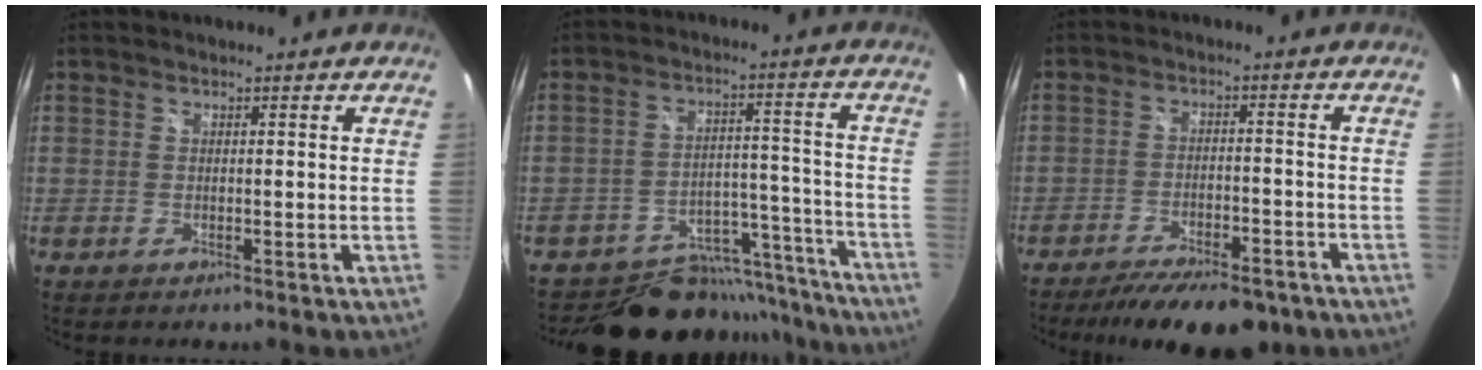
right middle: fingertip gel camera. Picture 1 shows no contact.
{"total": 17.6, "force": [-15.7, 7.6, 2.9], "torque": [-0.052, 0.063, -0.204]}
{"total": 15.2, "force": [-11.9, 4.9, 8.2], "torque": [-0.157, -0.025, -0.169]}